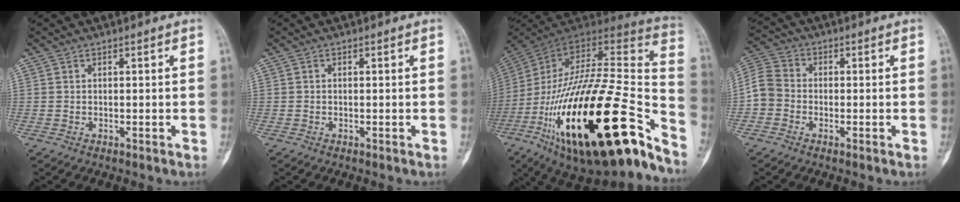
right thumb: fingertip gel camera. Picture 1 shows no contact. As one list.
[{"total": 0.0}, {"total": 38.6, "force": [-19.8, 12.7, 30.6], "torque": [-0.488, 0.053, -0.321]}, {"total": 6.4, "force": [-1.7, 5.5, 2.8], "torque": [-0.053, 0.021, -0.044]}]